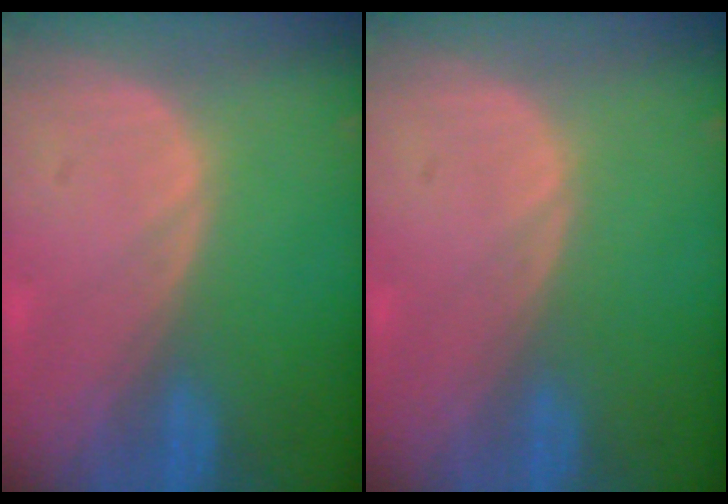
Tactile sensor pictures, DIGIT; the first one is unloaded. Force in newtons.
{"total": 0.0}